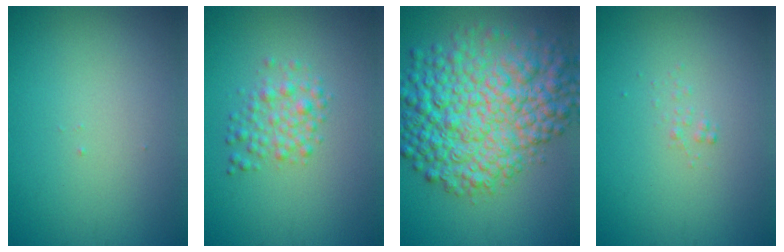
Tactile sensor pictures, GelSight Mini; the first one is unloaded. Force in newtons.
{"total": 2.4, "press": 2.4, "slide": 0.1}
{"total": 10.4, "press": 10.4, "slide": 0.2}
{"total": 0.5, "press": 0.5, "slide": 0.0}